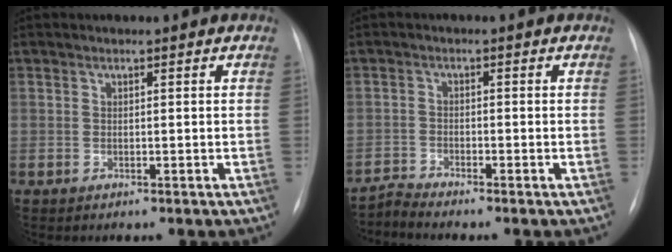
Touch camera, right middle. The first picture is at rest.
{"total": 2.4, "force": [-2.0, -1.0, -0.7], "torque": [0.012, -0.017, -0.044]}